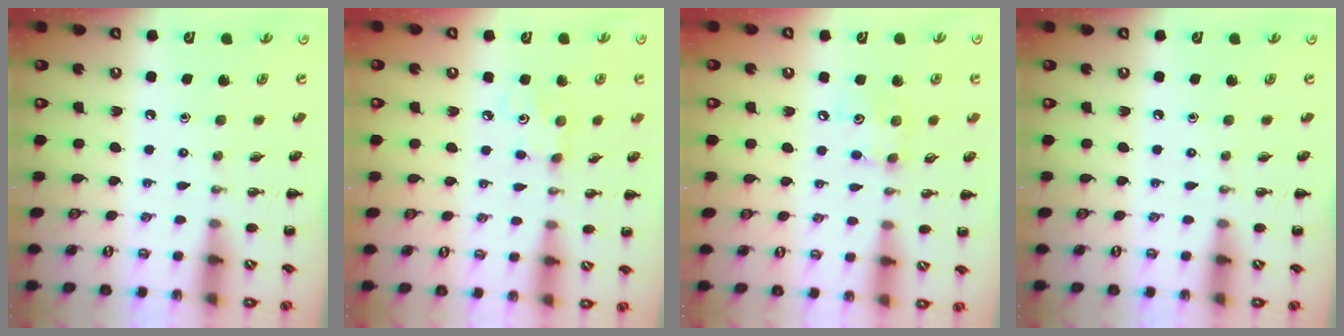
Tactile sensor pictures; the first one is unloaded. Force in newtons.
{"total": 3.3, "press": 3.2, "slide": 0.8}
{"total": 5.8, "press": 5.7, "slide": 0.7}
{"total": 0.0}